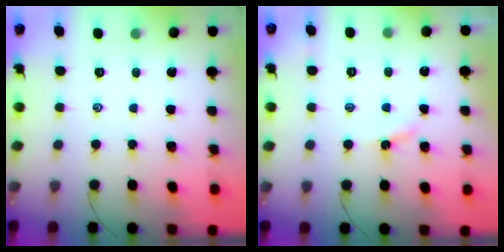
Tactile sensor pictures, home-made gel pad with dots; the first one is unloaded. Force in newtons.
{"total": 3.6, "press": 3.6, "slide": 0.2}